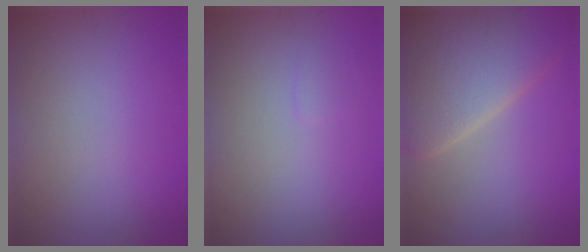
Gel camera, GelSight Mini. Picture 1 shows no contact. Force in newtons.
{"total": 0.5, "press": 0.5, "slide": 0.1}
{"total": 10.2, "press": 10.2, "slide": 0.5}